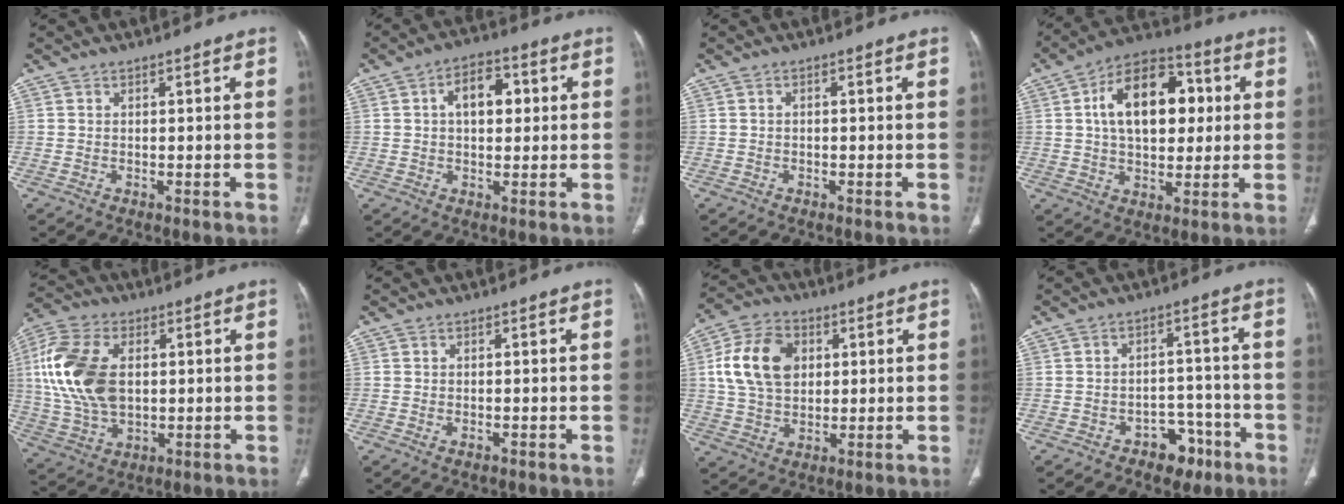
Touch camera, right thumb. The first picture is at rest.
{"total": 8.1, "force": [1.6, 4.9, 6.3], "torque": [-0.078, 0.014, 0.021]}
{"total": 0.5, "force": [-0.1, 0.3, 0.4], "torque": [-0.006, 0.002, -0.006]}
{"total": 17.8, "force": [3.3, 10.8, 13.7], "torque": [-0.187, 0.017, 0.049]}
{"total": 17.3, "force": [2.4, 10.8, 13.3], "torque": [-0.279, 0.001, 0.050]}
{"total": 0.9, "force": [-0.4, 0.5, 0.7], "torque": [-0.015, 0.006, -0.003]}
{"total": 13.6, "force": [3.0, 9.6, 9.2], "torque": [-0.156, 0.007, 0.051]}
{"total": 6.7, "force": [-4.1, 4.4, 2.9], "torque": [-0.008, 0.042, -0.056]}